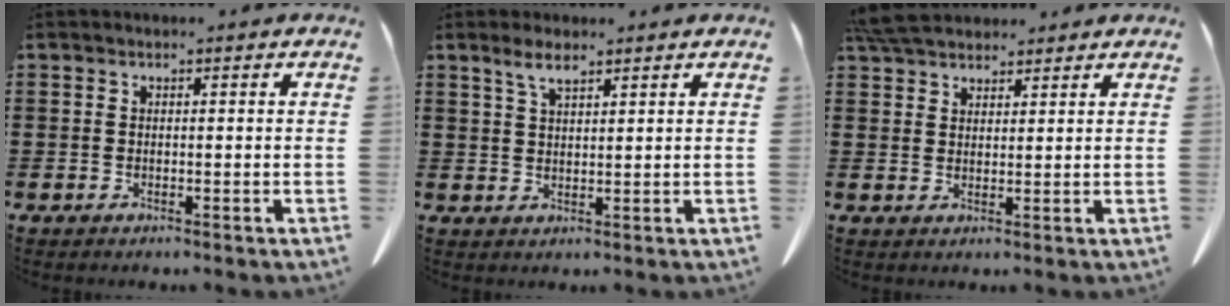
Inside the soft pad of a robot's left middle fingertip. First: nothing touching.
{"total": 3.4, "force": [2.3, 0.7, 2.4], "torque": [-0.052, 0.003, 0.041]}
{"total": 5.5, "force": [5.0, 1.4, 1.8], "torque": [-0.048, -0.005, 0.097]}